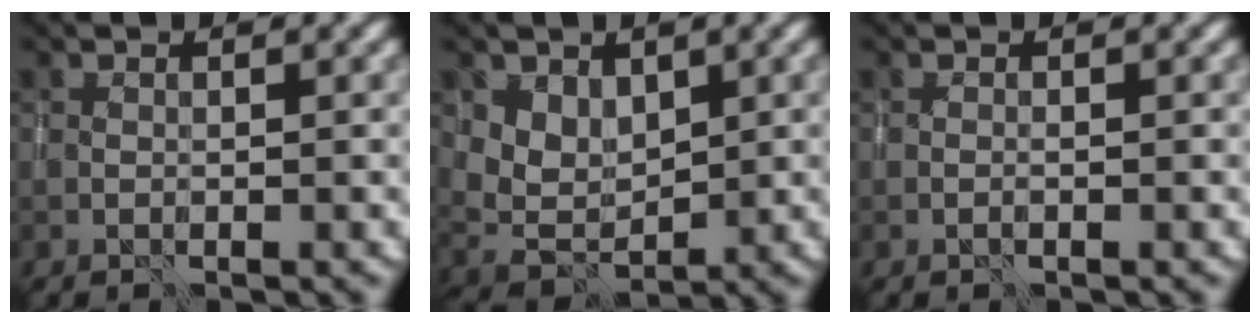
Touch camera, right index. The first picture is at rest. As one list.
[{"total": 3.2, "force": [1.6, 2.4, 1.3], "torque": [-0.022, -0.008, 0.030]}, {"total": 0.0}]